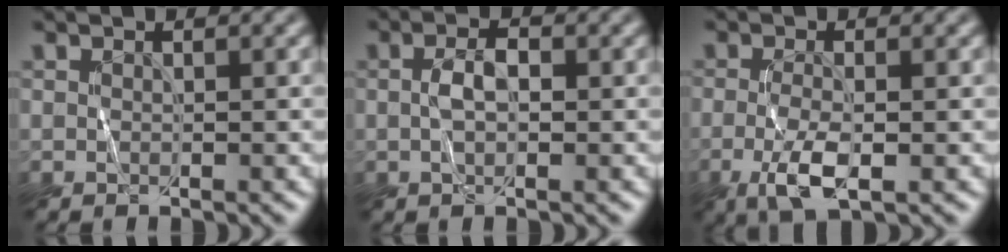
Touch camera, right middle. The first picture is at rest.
{"total": 2.3, "force": [-0.1, 1.0, 2.1], "torque": [-0.043, 0.004, -0.003]}
{"total": 3.6, "force": [-1.3, 0.9, 3.2], "torque": [-0.074, -0.007, -0.028]}